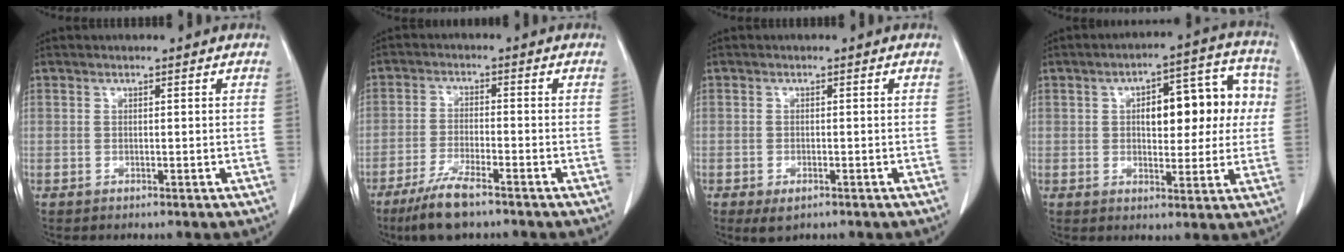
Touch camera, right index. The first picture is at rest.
{"total": 7.3, "force": [-5.3, 1.1, 5.0], "torque": [-0.103, -0.017, -0.095]}
{"total": 2.4, "force": [-1.2, 1.2, 1.7], "torque": [-0.033, -0.005, -0.010]}
{"total": 12.7, "force": [1.9, 5.5, 11.3], "torque": [-0.141, 0.041, 0.031]}